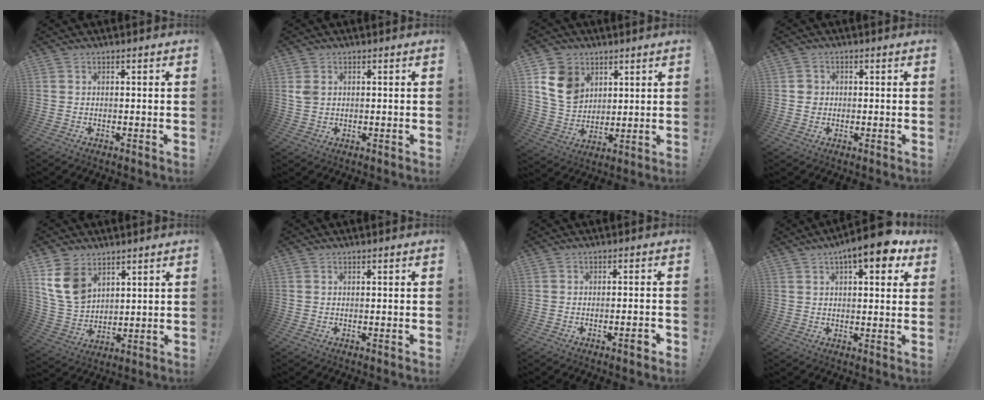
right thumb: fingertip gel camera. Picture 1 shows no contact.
{"total": 2.9, "force": [1.1, 2.0, 1.7], "torque": [-0.021, -0.003, 0.020]}
{"total": 12.3, "force": [5.7, 9.5, 5.2], "torque": [-0.079, -0.022, 0.118]}
{"total": 2.8, "force": [0.0, 2.6, 0.8], "torque": [-0.003, 0.002, -0.002]}
{"total": 11.8, "force": [6.4, 8.1, 5.8], "torque": [-0.108, -0.031, 0.130]}
{"total": 0.0}
{"total": 3.4, "force": [-1.9, 0.3, 2.8], "torque": [-0.047, 0.007, -0.031]}
{"total": 9.6, "force": [5.2, 3.0, 7.5], "torque": [-0.093, -0.027, 0.080]}